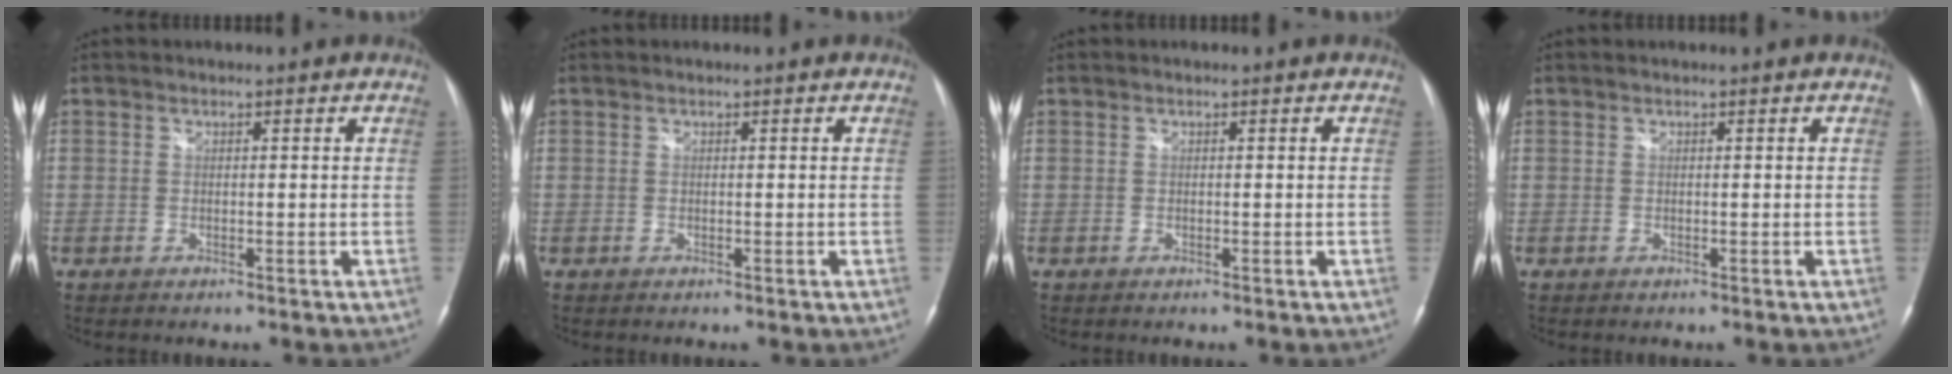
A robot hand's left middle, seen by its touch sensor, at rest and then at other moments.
{"total": 0.0}
{"total": 0.0}
{"total": 0.0}